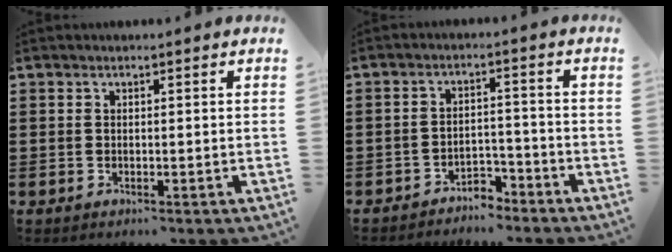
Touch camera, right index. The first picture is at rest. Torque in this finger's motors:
{"motor_torque": [-0.77, -0.40, -0.30, -0.06]}